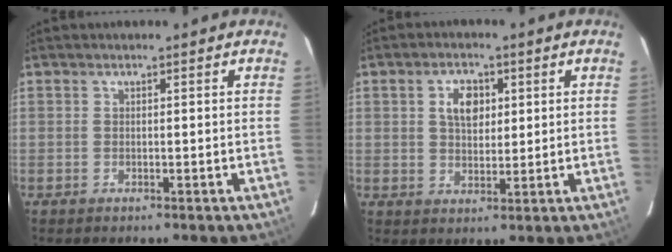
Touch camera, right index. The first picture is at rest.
{"total": 5.4, "force": [1.7, 3.5, 3.8], "torque": [-0.062, 0.012, 0.032]}